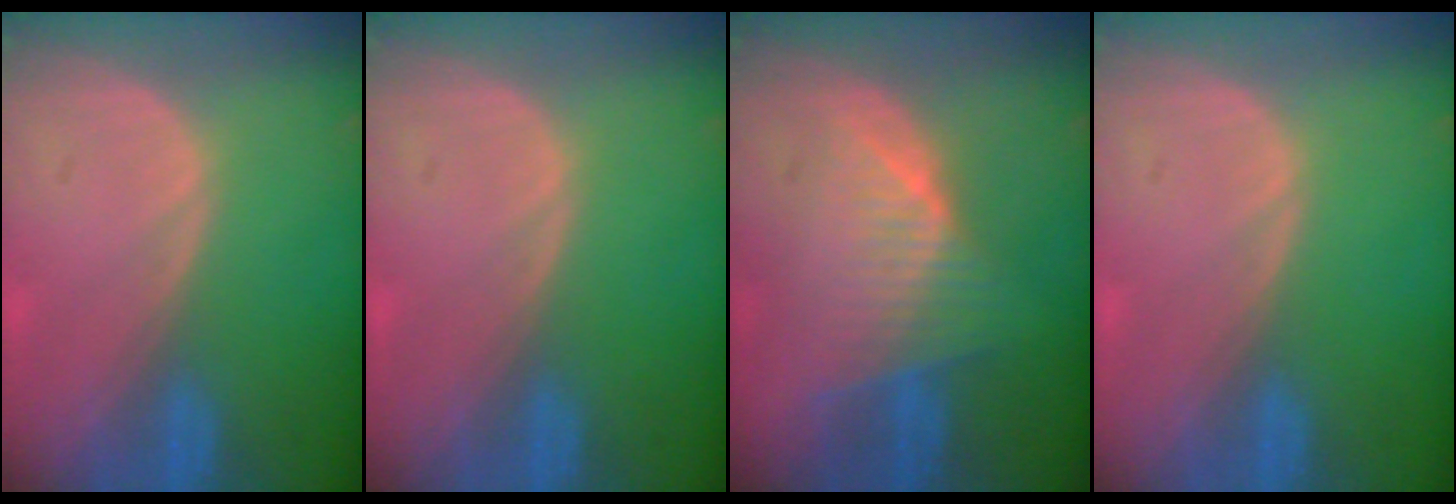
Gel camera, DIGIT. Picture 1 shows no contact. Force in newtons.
{"total": 0.0}
{"total": 7.7, "press": 6.9, "slide": 3.5}
{"total": 0.0}